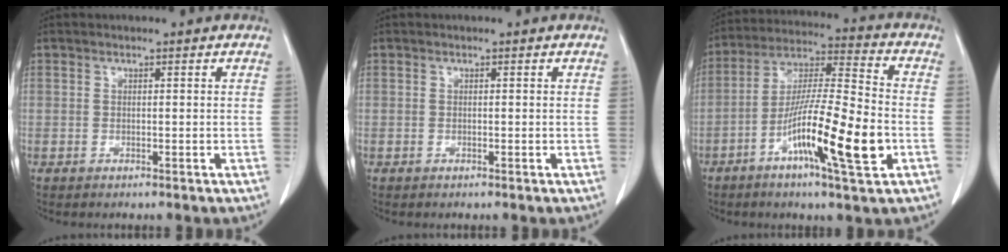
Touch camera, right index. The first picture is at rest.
{"total": 0.0}
{"total": 15.9, "force": [-5.4, 1.1, 14.9], "torque": [-0.267, -0.006, -0.097]}